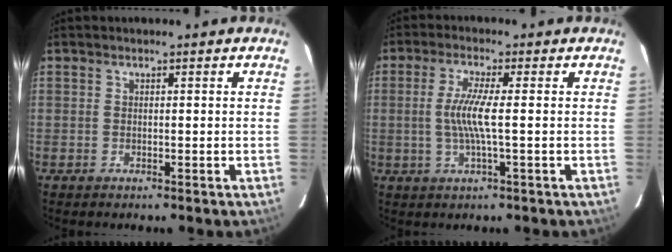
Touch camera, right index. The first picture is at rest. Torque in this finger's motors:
{"motor_torque": [0.99, -0.12, 0.50, 0.14]}